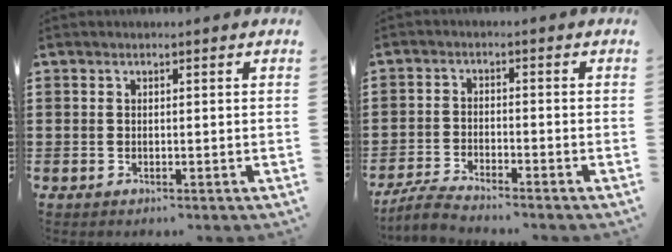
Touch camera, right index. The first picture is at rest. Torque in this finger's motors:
{"motor_torque": [-0.48, 0.69, -0.01, 0.00]}